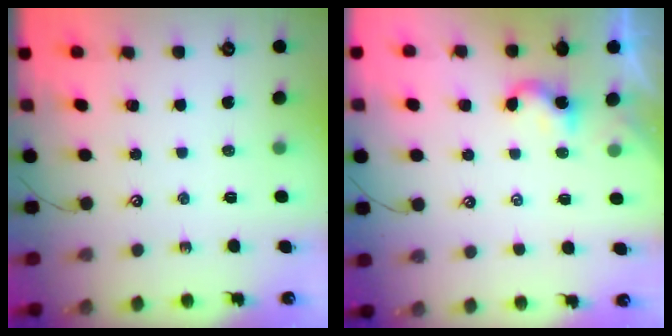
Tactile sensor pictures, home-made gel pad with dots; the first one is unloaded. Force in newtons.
{"total": 2.8, "press": 2.7, "slide": 0.3}